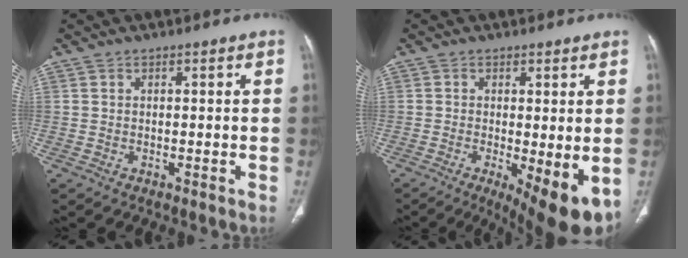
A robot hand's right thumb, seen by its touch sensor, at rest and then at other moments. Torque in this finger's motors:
{"motor_torque": [0.20, 0.99, 0.25, -0.41, 0.06]}